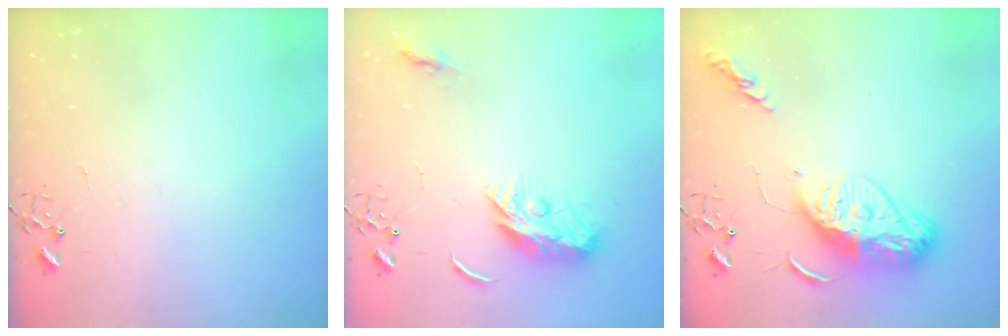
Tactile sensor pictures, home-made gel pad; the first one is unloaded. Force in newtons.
{"total": 10.2, "press": 10.2, "slide": 0.1}
{"total": 15.2, "press": 15.2, "slide": 1.3}